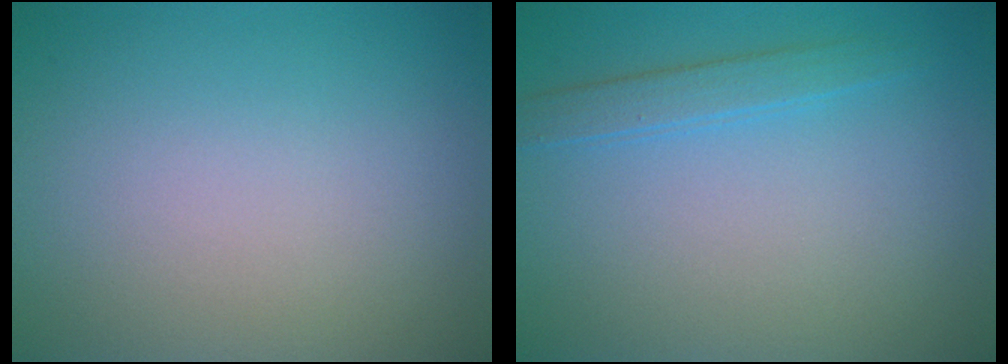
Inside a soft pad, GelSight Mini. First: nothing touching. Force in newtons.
{"total": 1.7, "press": 1.7, "slide": 0.1}